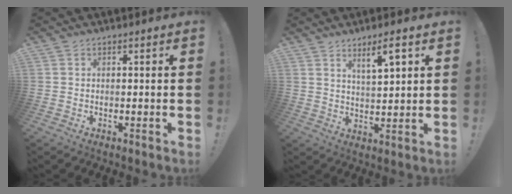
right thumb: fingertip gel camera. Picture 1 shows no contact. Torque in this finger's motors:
{"motor_torque": [0.04, 0.32, 0.04, 0.26, 0.19]}